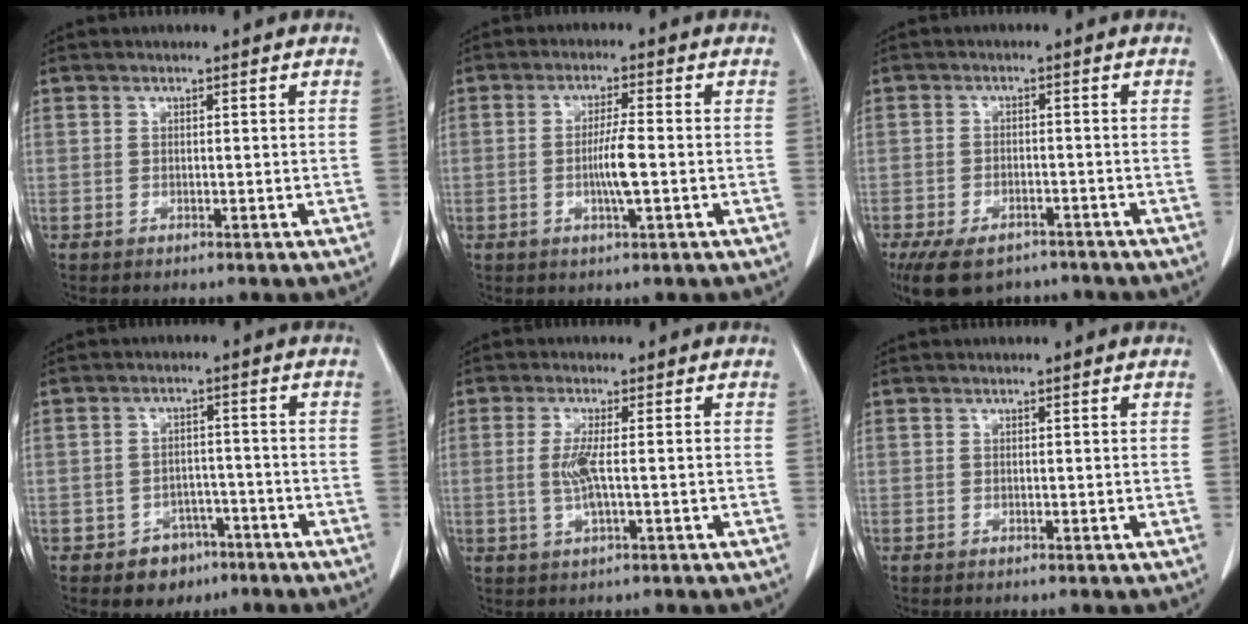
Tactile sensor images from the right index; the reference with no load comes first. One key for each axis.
{"total": 4.9, "fx": -0.8, "fy": 0.2, "fz": 4.8, "tx": -0.094, "ty": -0.007, "tz": -0.016}
{"total": 10.1, "fx": -7.4, "fy": 4.9, "fz": 4.7, "tx": -0.092, "ty": -0.003, "tz": -0.114}
{"total": 5.1, "fx": -3.1, "fy": 3.8, "fz": 1.4, "tx": -0.015, "ty": 0.013, "tz": -0.038}
{"total": 4.1, "fx": -0.3, "fy": 0.5, "fz": 4.0, "tx": -0.088, "ty": -0.006, "tz": -0.005}
{"total": 0.0}